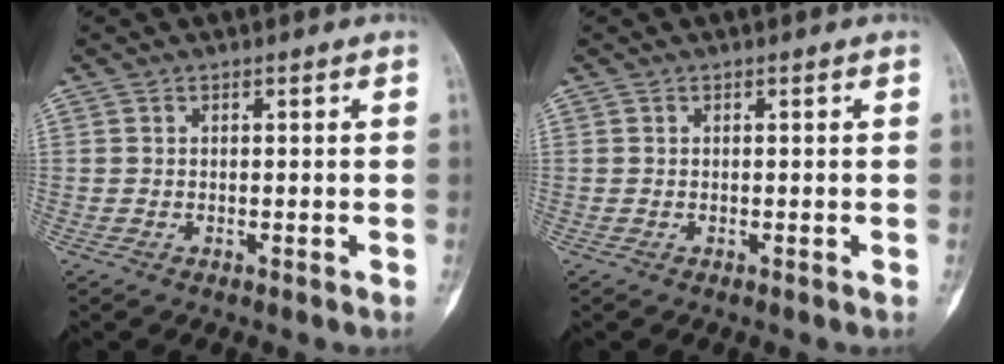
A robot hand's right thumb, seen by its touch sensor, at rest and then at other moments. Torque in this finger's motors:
{"motor_torque": [0.64, 0.13, -0.05, 0.08, 0.05]}